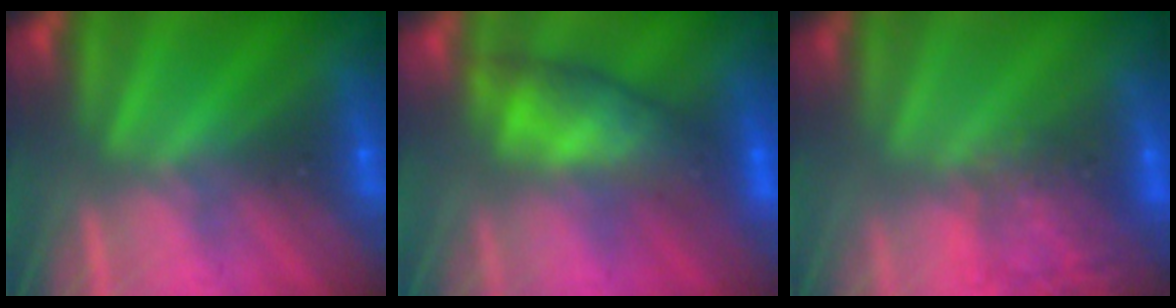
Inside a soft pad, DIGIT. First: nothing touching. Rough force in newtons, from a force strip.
{"total": 6.4}
{"total": 5.8}